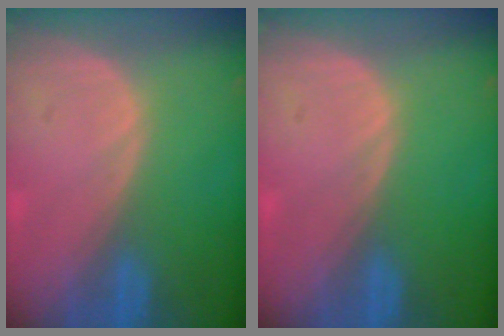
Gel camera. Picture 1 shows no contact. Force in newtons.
{"total": 0.0}